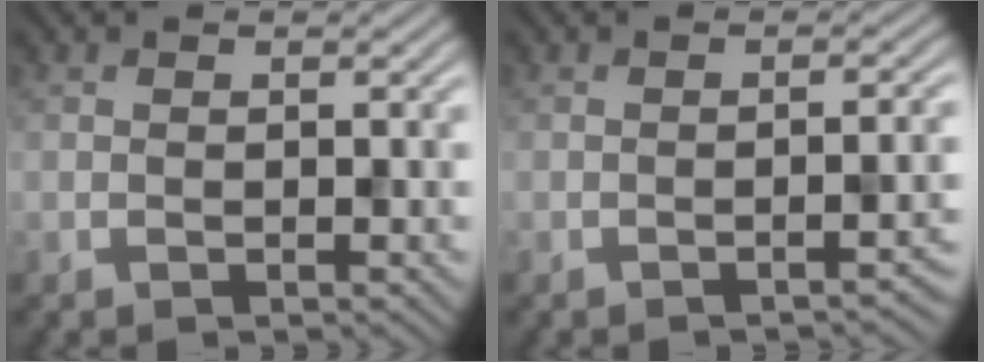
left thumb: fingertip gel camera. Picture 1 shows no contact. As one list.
[{"total": 2.9, "force": [-1.6, 0.6, 2.4], "torque": [-0.025, 0.007, -0.029]}]